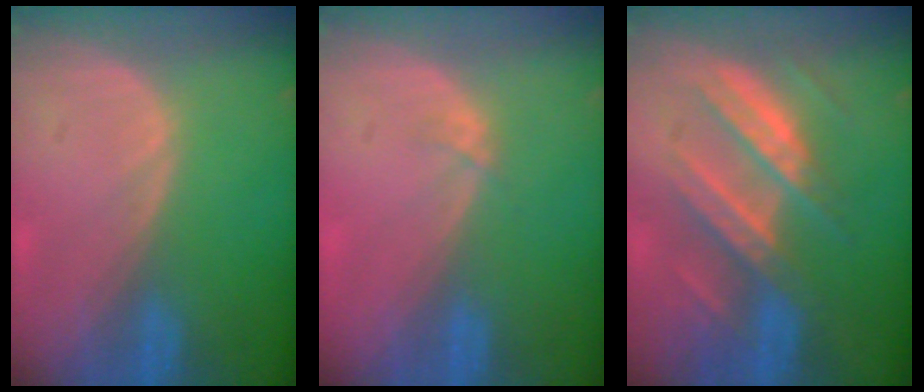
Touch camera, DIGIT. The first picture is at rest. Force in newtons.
{"total": 1.2, "press": 0.9, "slide": 0.7}
{"total": 8.1, "press": 8.1, "slide": 0.4}